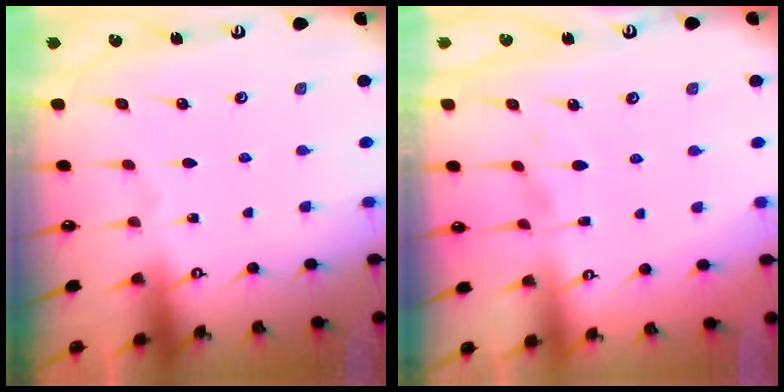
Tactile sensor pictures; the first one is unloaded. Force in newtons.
{"total": 3.9, "press": 3.8, "slide": 0.7}